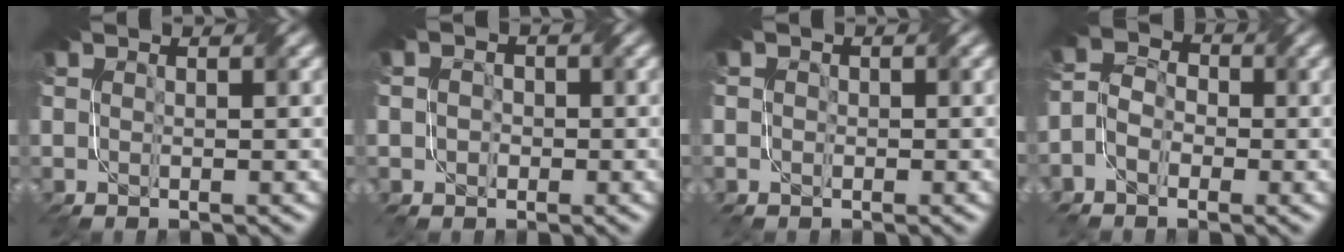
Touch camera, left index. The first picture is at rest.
{"total": 1.9, "force": [-1.0, 1.6, -0.3], "torque": [0.012, 0.006, -0.012]}
{"total": 1.5, "force": [-1.1, 0.5, -0.9], "torque": [0.022, -0.004, -0.003]}
{"total": 3.4, "force": [-2.6, 2.1, 0.4], "torque": [-0.009, 0.001, -0.033]}